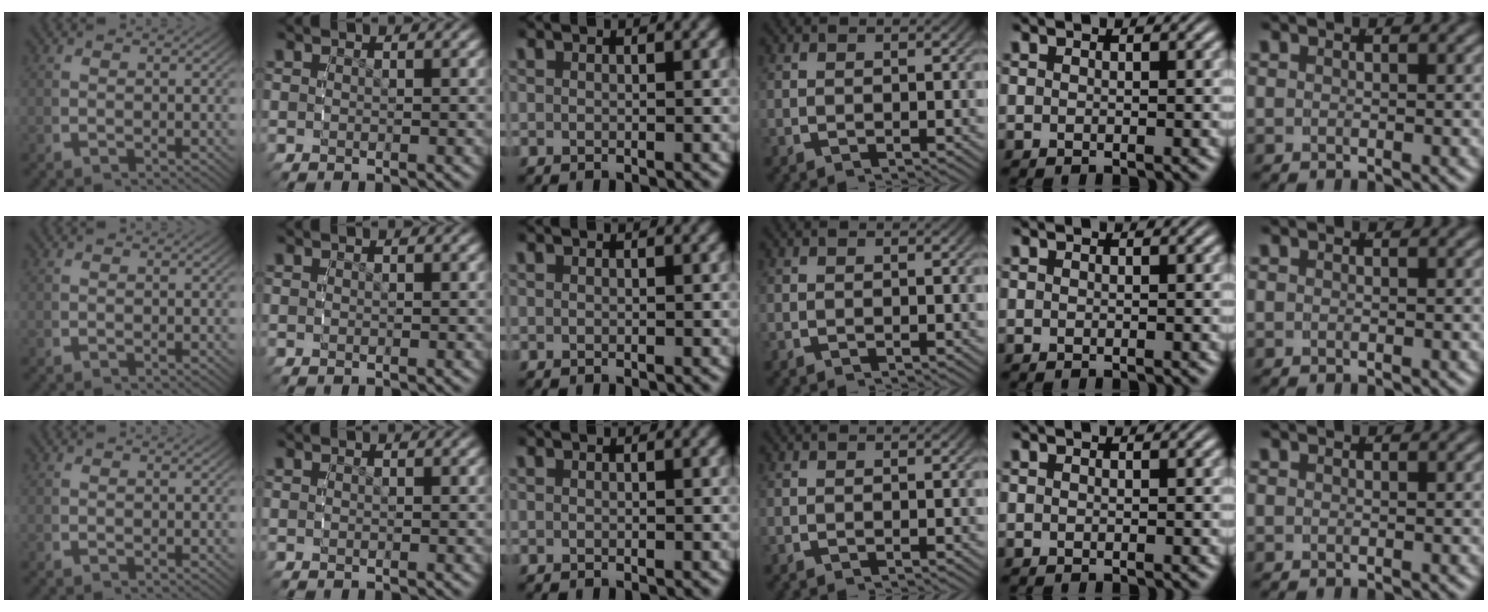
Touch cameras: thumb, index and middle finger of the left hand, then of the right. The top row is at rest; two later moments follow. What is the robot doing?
{"motion": "reach", "object": "jewelry box"}